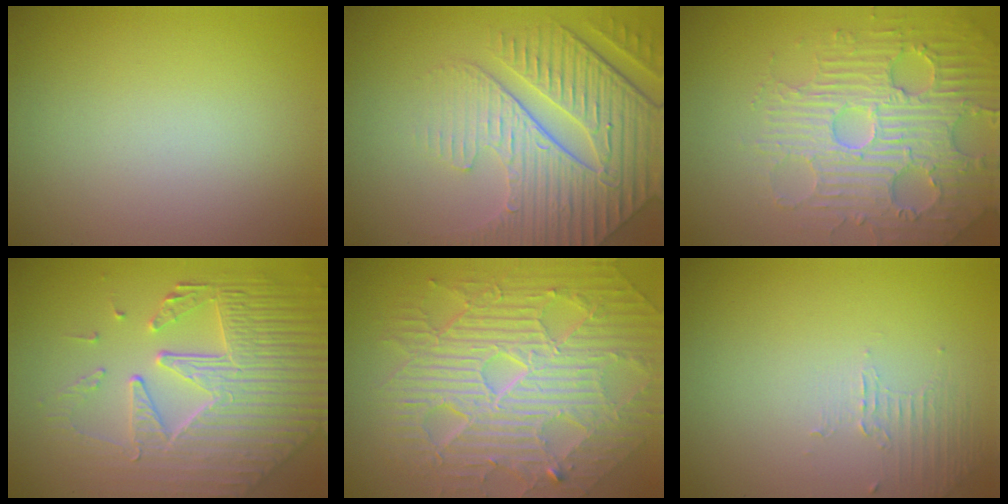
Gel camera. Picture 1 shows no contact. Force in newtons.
{"total": 6.9, "press": 5.6, "slide": 4.0}
{"total": 5.3, "press": 5.2, "slide": 1.2}
{"total": 8.5, "press": 6.0, "slide": 6.0}
{"total": 10.7, "press": 7.0, "slide": 8.1}
{"total": 1.1, "press": 0.2, "slide": 1.0}